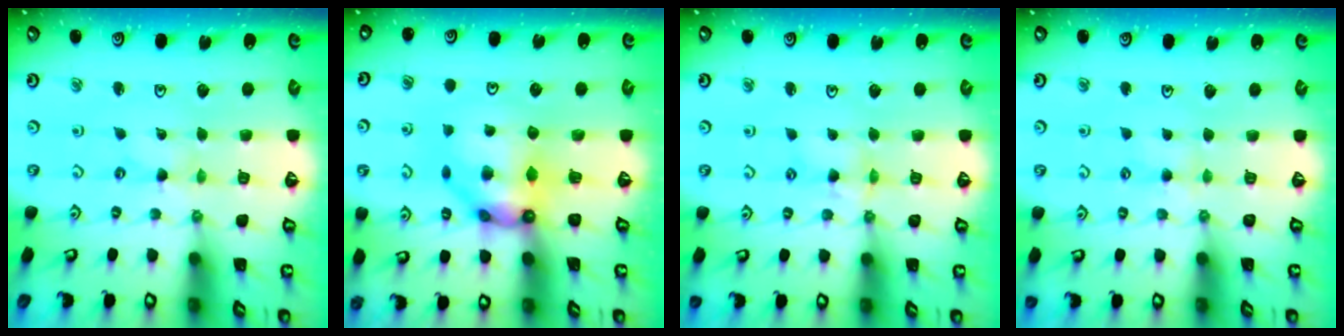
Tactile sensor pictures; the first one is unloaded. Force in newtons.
{"total": 10.3, "press": 10.2, "slide": 0.7}
{"total": 3.5, "press": 3.5, "slide": 0.4}
{"total": 2.8, "press": 2.8, "slide": 0.3}